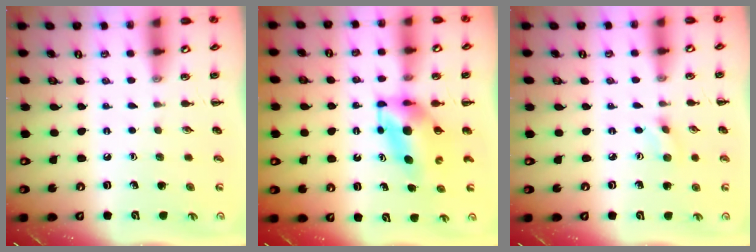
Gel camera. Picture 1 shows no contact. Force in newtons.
{"total": 5.7, "press": 5.6, "slide": 1.1}
{"total": 1.7, "press": 1.6, "slide": 0.7}